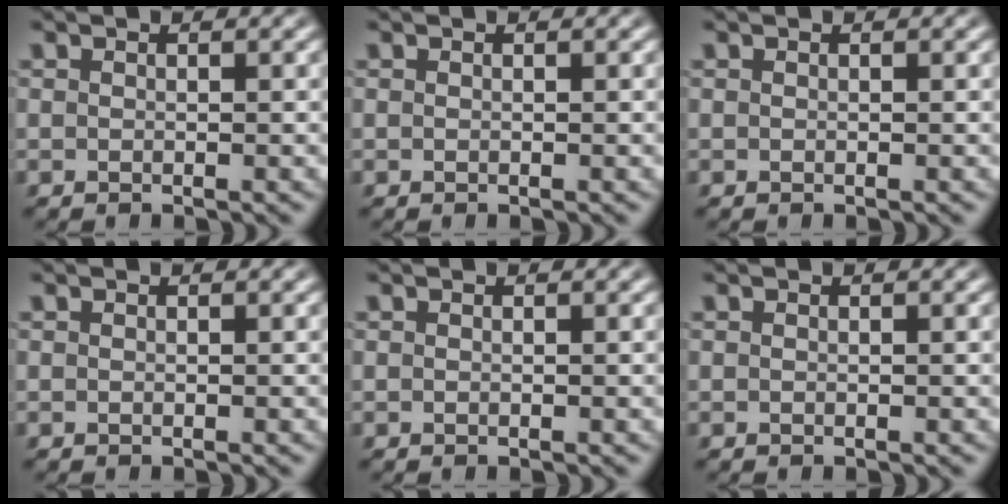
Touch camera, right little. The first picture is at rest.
{"total": 0.0}
{"total": 0.0}
{"total": 0.0}
{"total": 0.0}
{"total": 0.0}